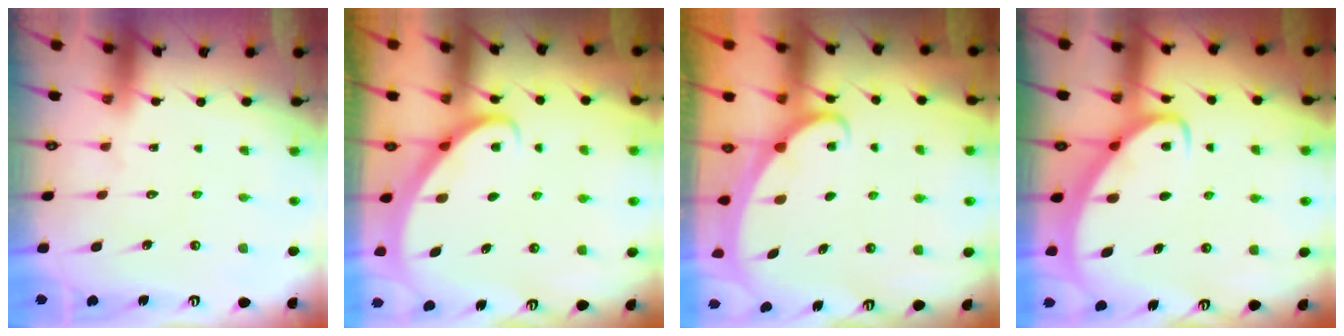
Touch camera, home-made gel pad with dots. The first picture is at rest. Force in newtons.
{"total": 2.7, "press": 2.7, "slide": 0.2}
{"total": 2.1, "press": 2.1, "slide": 0.3}
{"total": 4.0, "press": 3.9, "slide": 0.6}